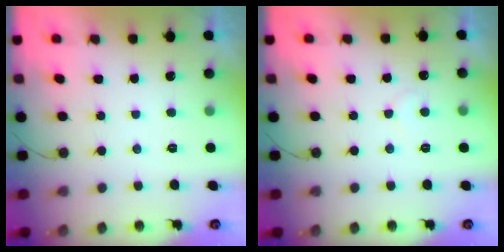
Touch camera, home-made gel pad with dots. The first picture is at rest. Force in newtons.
{"total": 3.6, "press": 3.6, "slide": 0.3}